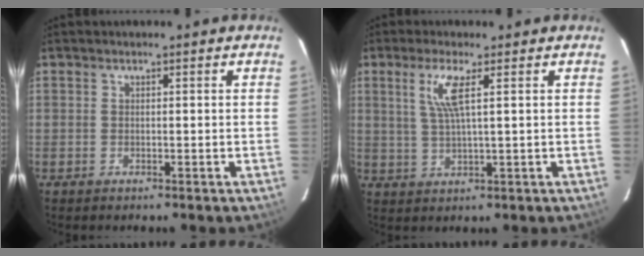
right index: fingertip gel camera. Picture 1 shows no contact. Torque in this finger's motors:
{"motor_torque": [0.22, 0.03, 0.32, 0.10]}